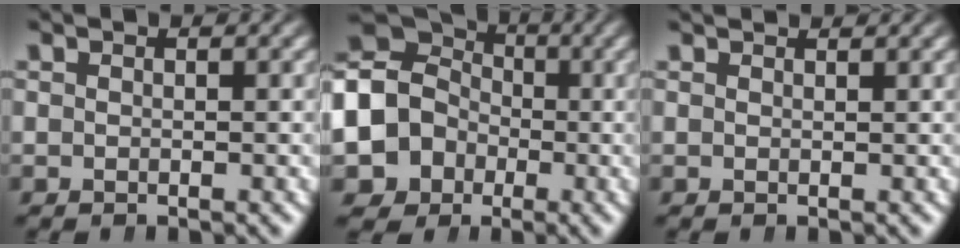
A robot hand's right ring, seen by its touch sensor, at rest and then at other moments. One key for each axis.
{"total": 13.0, "fx": -0.8, "fy": 11.7, "fz": 5.5, "tx": -0.151, "ty": -0.036, "tz": -0.017}
{"total": 1.3, "fx": 1.3, "fy": -0.4, "fz": 0.2, "tx": 0.009, "ty": 0.001, "tz": 0.019}